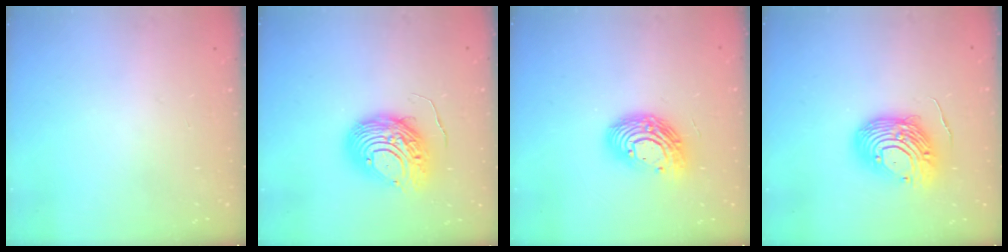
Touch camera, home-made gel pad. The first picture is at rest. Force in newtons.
{"total": 11.8, "press": 11.8, "slide": 1.3}
{"total": 12.9, "press": 12.9, "slide": 1.2}
{"total": 14.3, "press": 14.2, "slide": 1.4}